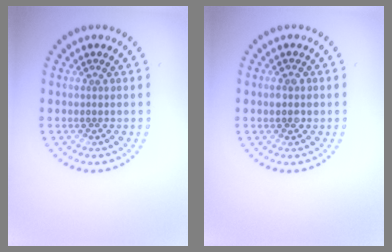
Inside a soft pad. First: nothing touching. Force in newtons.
{"total": 1.8, "press": 1.8, "slide": 0.1}